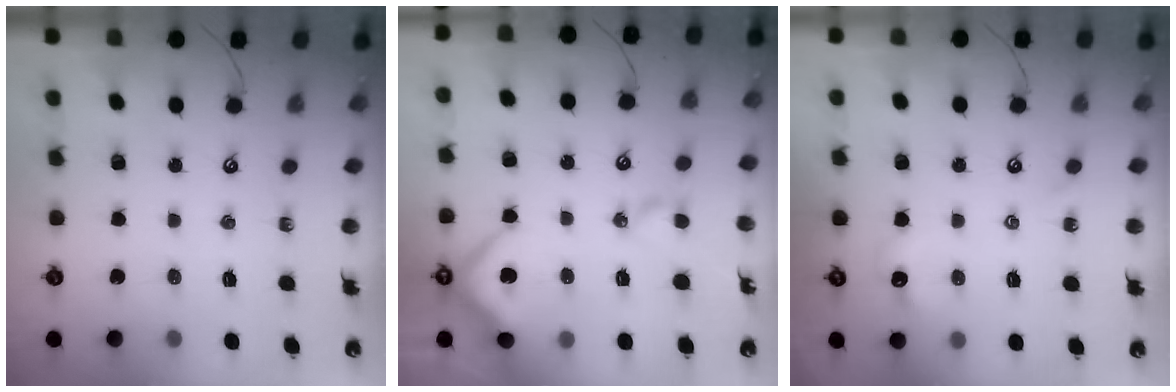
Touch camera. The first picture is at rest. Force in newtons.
{"total": 10.9, "press": 10.7, "slide": 1.8}
{"total": 5.8, "press": 5.8, "slide": 0.8}